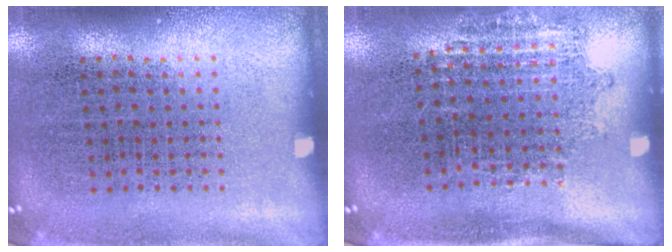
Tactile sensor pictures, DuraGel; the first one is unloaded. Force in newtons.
{"total": 1.1, "press": 0.9, "slide": 0.6}